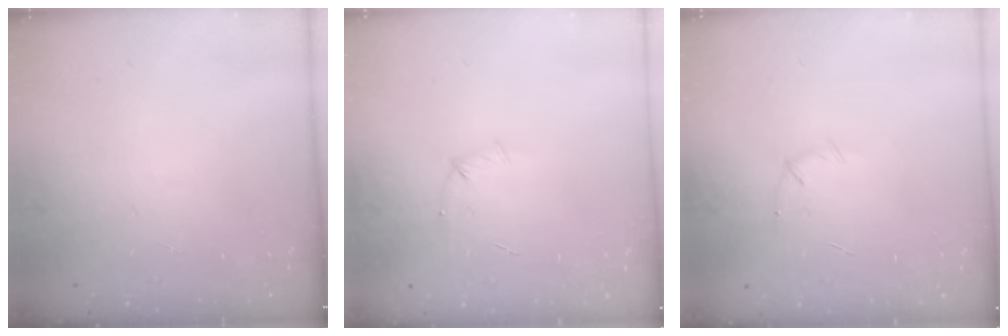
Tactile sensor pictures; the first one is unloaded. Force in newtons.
{"total": 4.9, "press": 4.7, "slide": 1.2}
{"total": 5.2, "press": 5.0, "slide": 1.1}